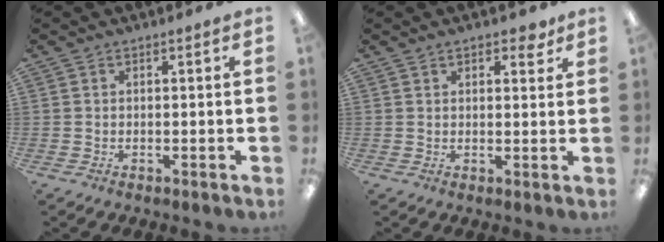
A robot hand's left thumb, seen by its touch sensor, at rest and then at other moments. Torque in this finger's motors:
{"motor_torque": [-0.17, 0.17, -0.37, 0.18, 0.02]}